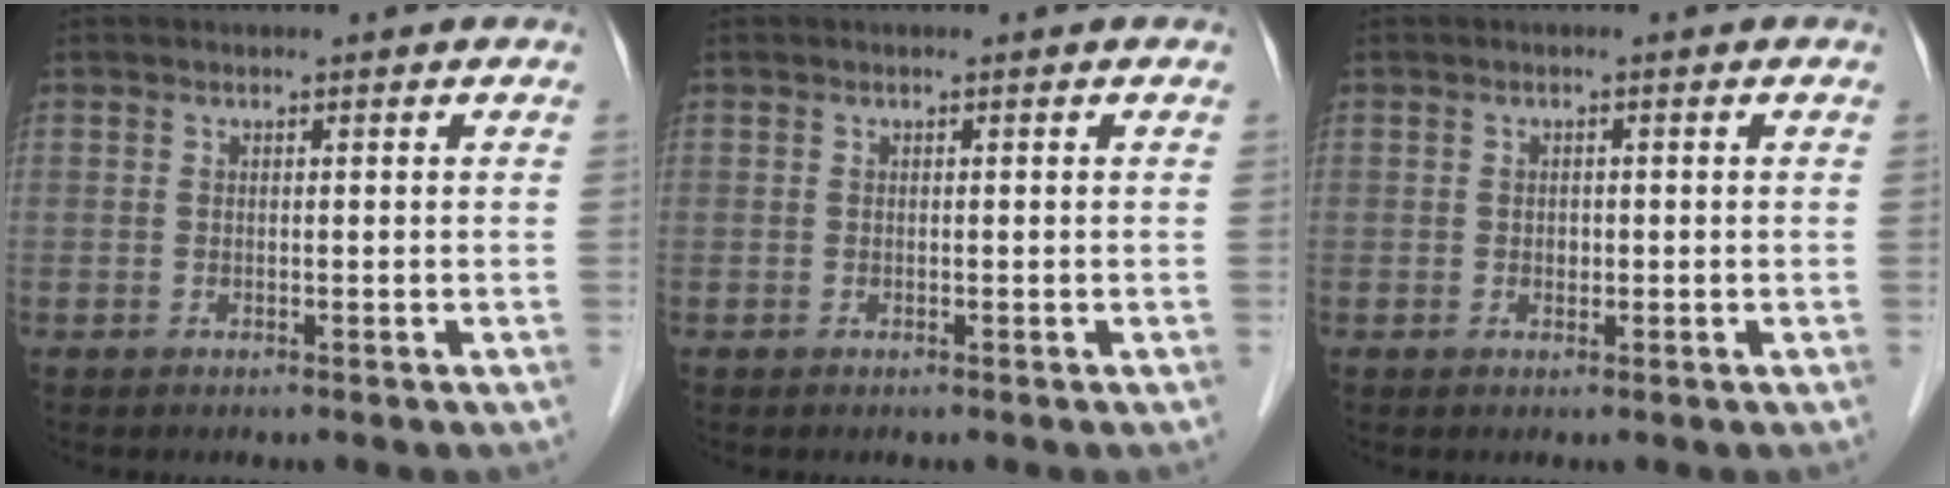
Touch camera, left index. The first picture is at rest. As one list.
[{"total": 0.0}, {"total": 1.0, "force": [-0.2, 0.8, 0.6], "torque": [-0.011, 0.002, -0.001]}]